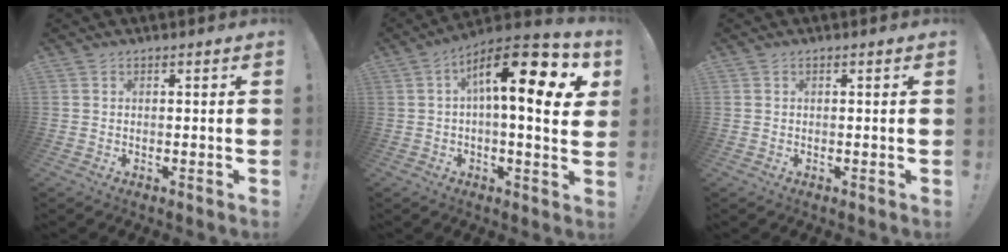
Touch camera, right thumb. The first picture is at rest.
{"total": 17.6, "force": [5.5, 5.7, 15.8], "torque": [-0.242, -0.023, 0.079]}
{"total": 0.0}